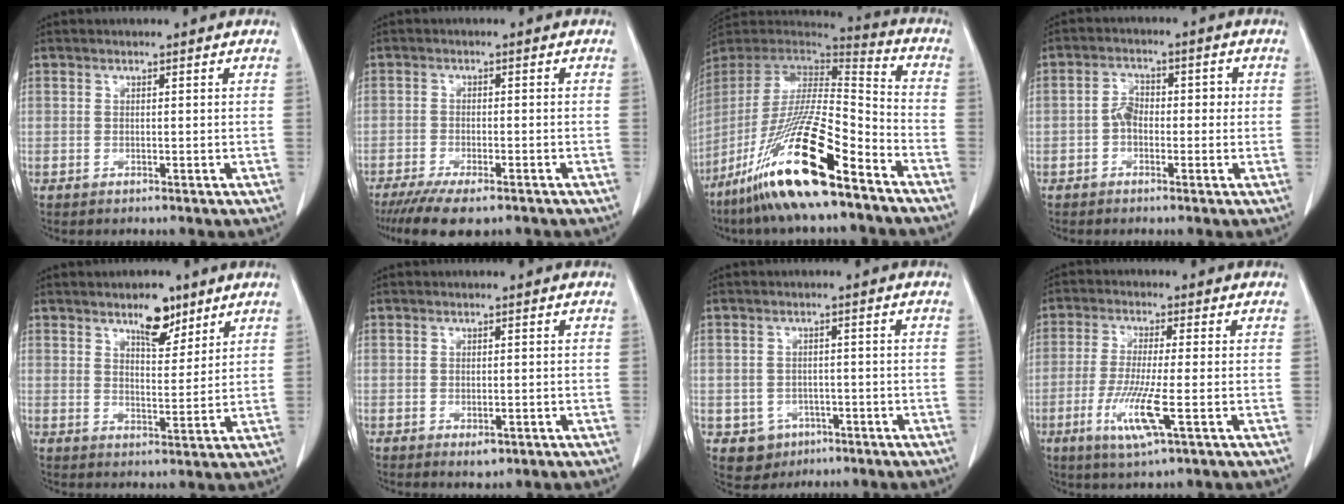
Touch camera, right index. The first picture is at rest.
{"total": 9.4, "force": [-7.2, 2.3, 5.6], "torque": [-0.083, -0.015, -0.109]}
{"total": 21.6, "force": [-13.8, 2.0, 16.5], "torque": [-0.329, -0.044, -0.258]}
{"total": 3.9, "force": [-0.7, 2.7, 2.8], "torque": [-0.047, 0.024, -0.014]}
{"total": 5.9, "force": [4.2, 2.3, 3.5], "torque": [-0.054, 0.000, 0.068]}
{"total": 1.8, "force": [-0.8, 0.9, 1.3], "torque": [-0.019, 0.000, -0.002]}
{"total": 4.3, "force": [-1.9, 3.8, 0.6], "torque": [-0.004, 0.009, -0.017]}
{"total": 8.2, "force": [-2.8, 0.1, 7.7], "torque": [-0.159, -0.023, -0.054]}